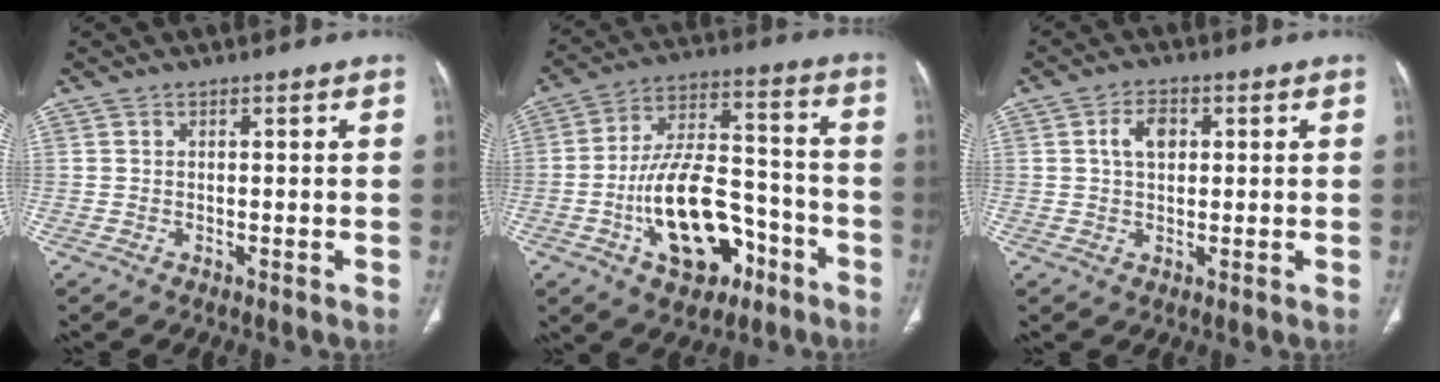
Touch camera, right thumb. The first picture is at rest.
{"total": 18.3, "force": [-7.6, 10.1, 13.2], "torque": [-0.199, 0.060, -0.118]}
{"total": 3.7, "force": [1.1, 2.4, 2.7], "torque": [-0.044, 0.002, 0.020]}